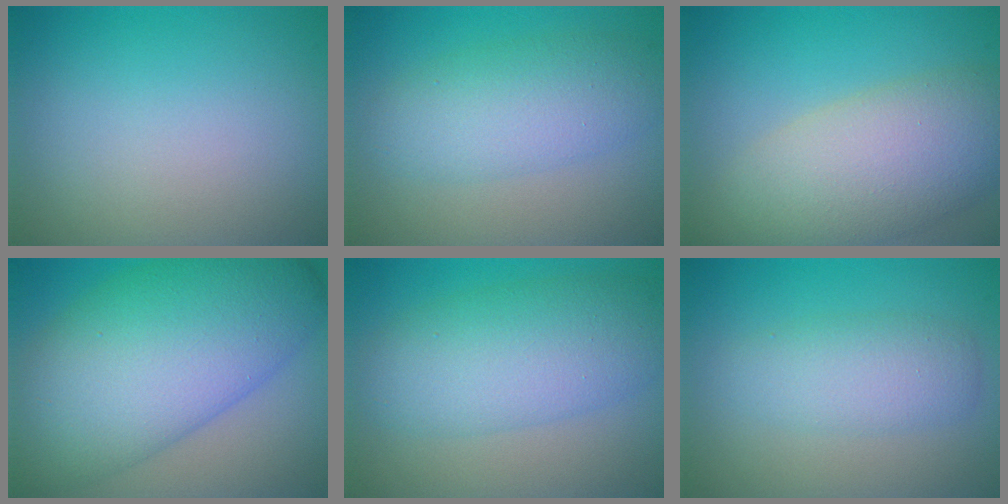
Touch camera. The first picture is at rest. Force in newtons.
{"total": 4.9, "press": 4.9, "slide": 0.2}
{"total": 8.3, "press": 8.2, "slide": 0.7}
{"total": 13.2, "press": 13.2, "slide": 0.2}
{"total": 6.6, "press": 6.6, "slide": 0.2}
{"total": 2.3, "press": 2.3, "slide": 0.2}